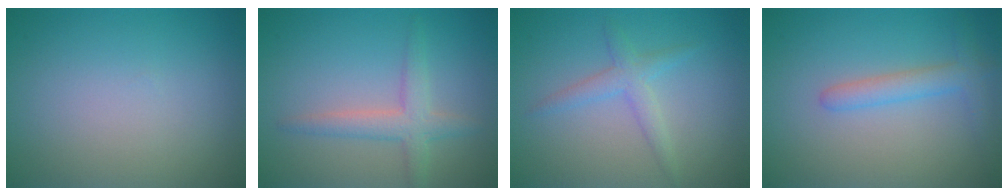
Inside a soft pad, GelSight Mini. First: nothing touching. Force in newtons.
{"total": 2.9, "press": 2.9, "slide": 0.2}
{"total": 2.1, "press": 2.1, "slide": 0.3}
{"total": 2.5, "press": 2.5, "slide": 0.2}